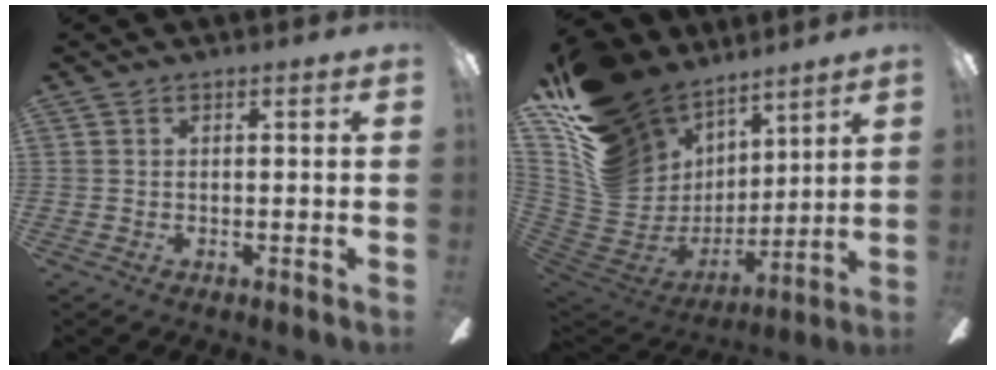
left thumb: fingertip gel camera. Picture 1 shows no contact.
{"total": 21.4, "force": [12.7, 15.1, 8.4], "torque": [-0.170, -0.095, 0.267]}